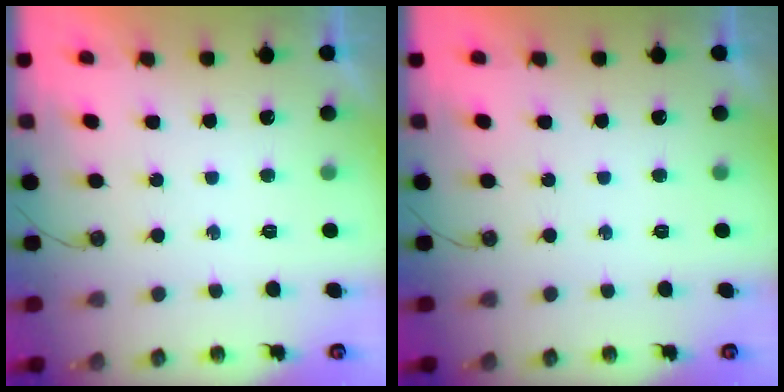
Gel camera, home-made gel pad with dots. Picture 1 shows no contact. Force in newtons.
{"total": 0.0}